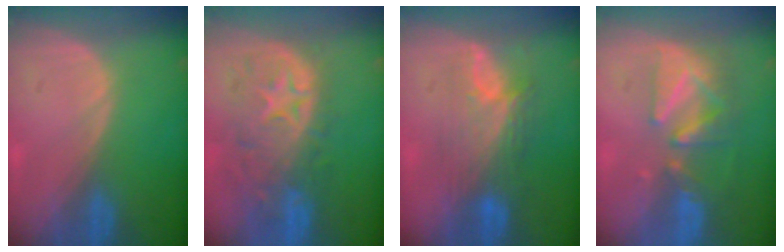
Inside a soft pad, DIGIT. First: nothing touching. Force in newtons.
{"total": 11.0, "press": 9.8, "slide": 5.1}
{"total": 7.3, "press": 7.1, "slide": 1.3}
{"total": 8.4, "press": 7.8, "slide": 3.1}